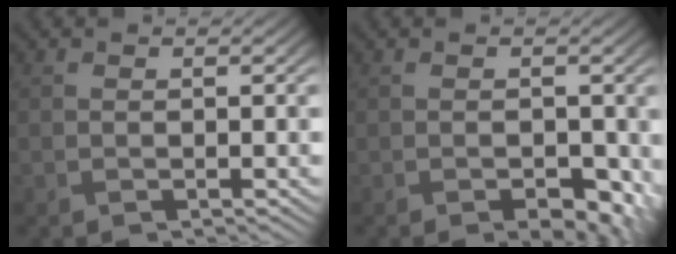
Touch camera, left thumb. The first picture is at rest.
{"total": 3.5, "force": [-1.7, 1.8, 2.5], "torque": [-0.034, -0.017, -0.011]}